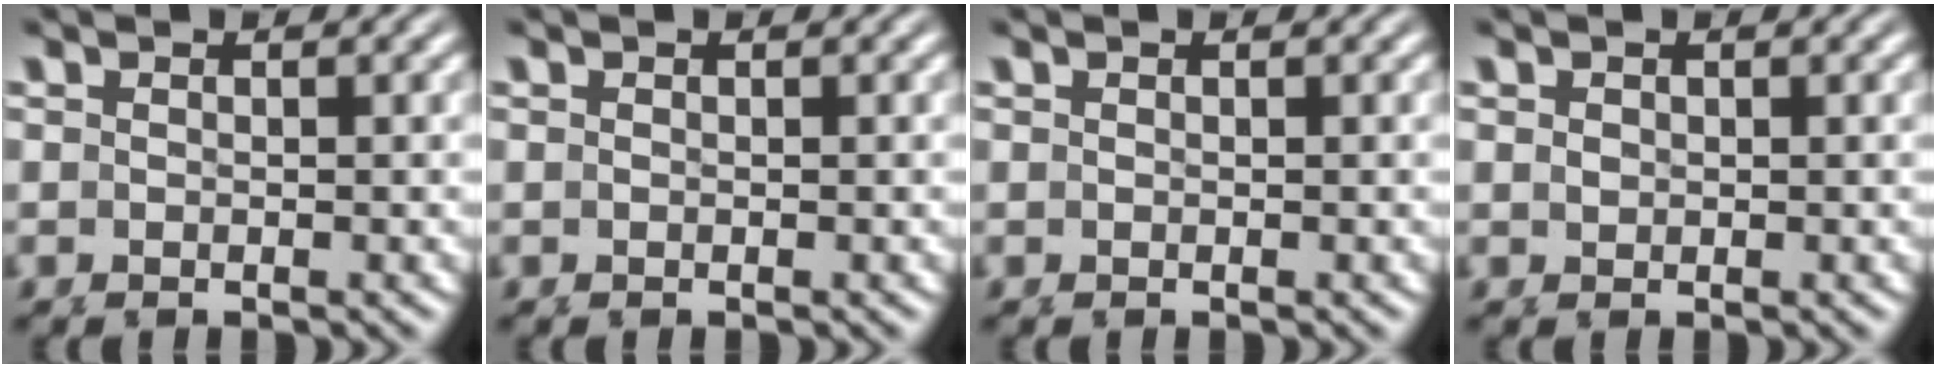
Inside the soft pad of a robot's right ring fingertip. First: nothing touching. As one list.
[{"total": 0.0}, {"total": 0.0}, {"total": 0.7, "force": [0.5, -0.3, -0.3], "torque": [0.005, 0.000, 0.014]}]